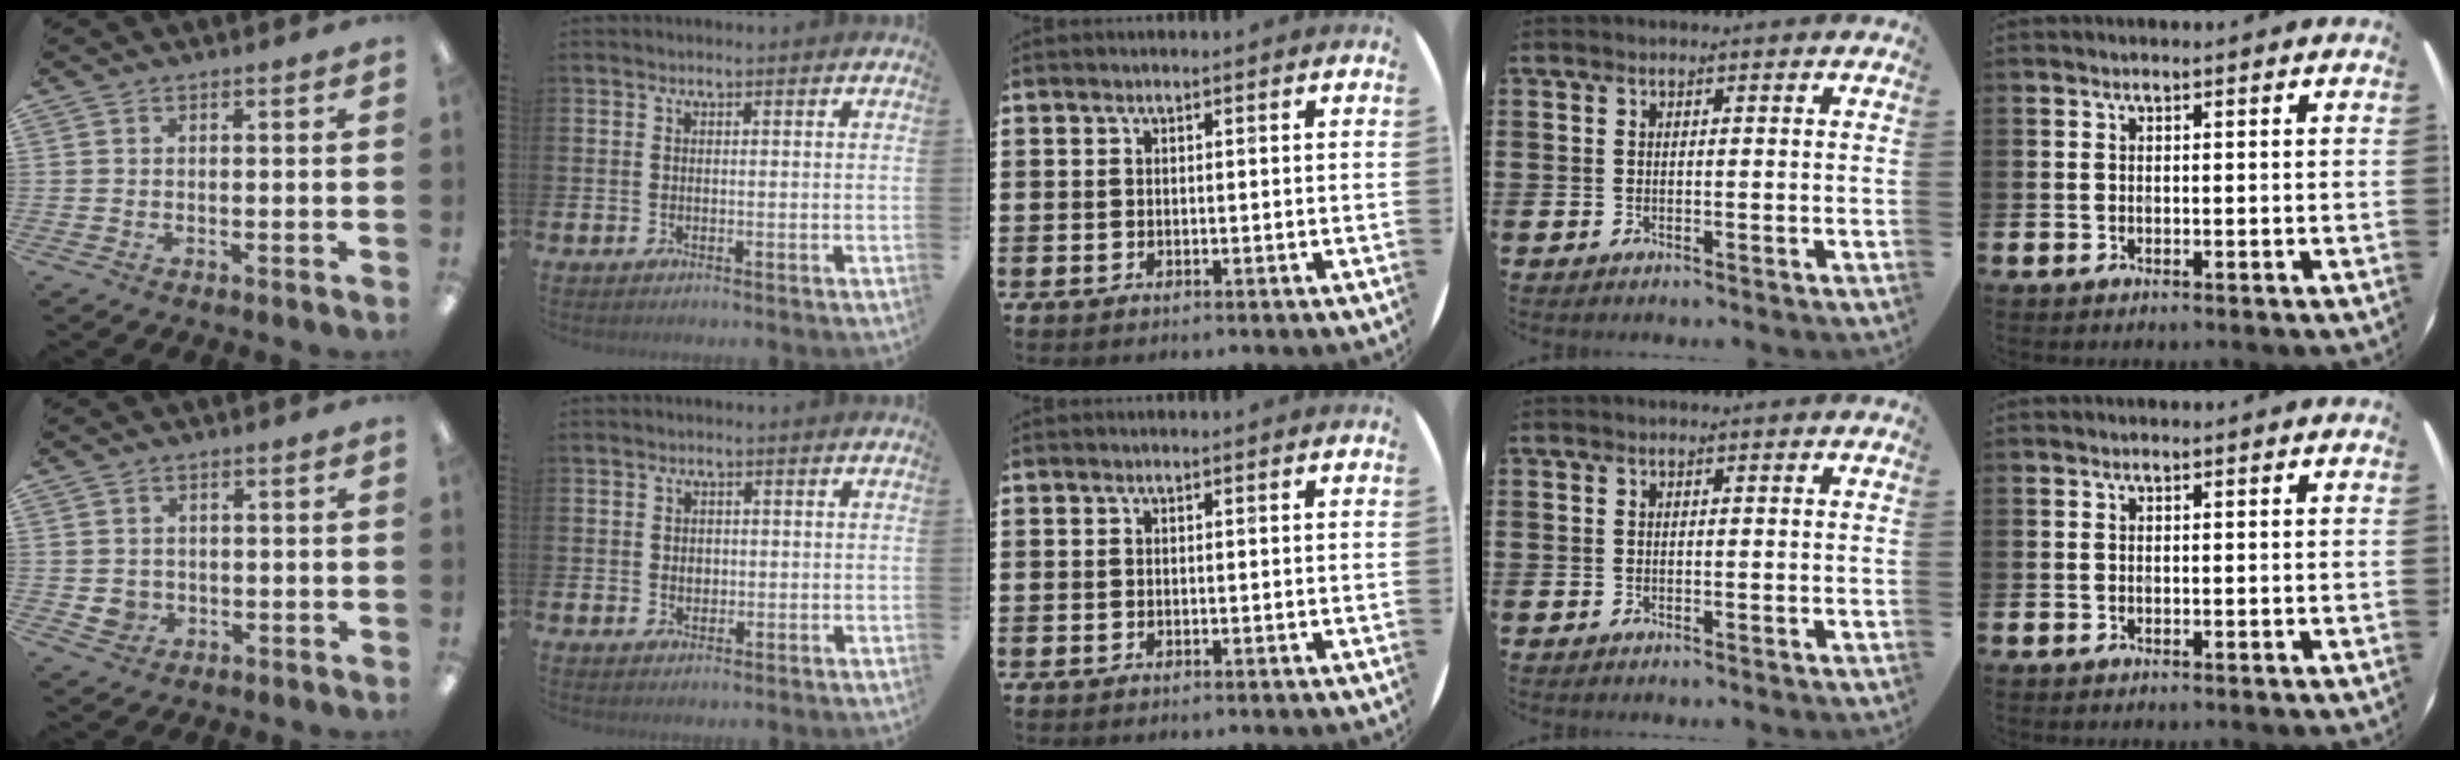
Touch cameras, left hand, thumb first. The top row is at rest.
{"thumb": {"total": 3.2, "force": [-0.3, 3.1, 0.9], "torque": [-0.010, 0.001, -0.005]}, "index": {"total": 1.5, "force": [0.2, 1.2, 0.8], "torque": [0.000, 0.003, -0.001]}}